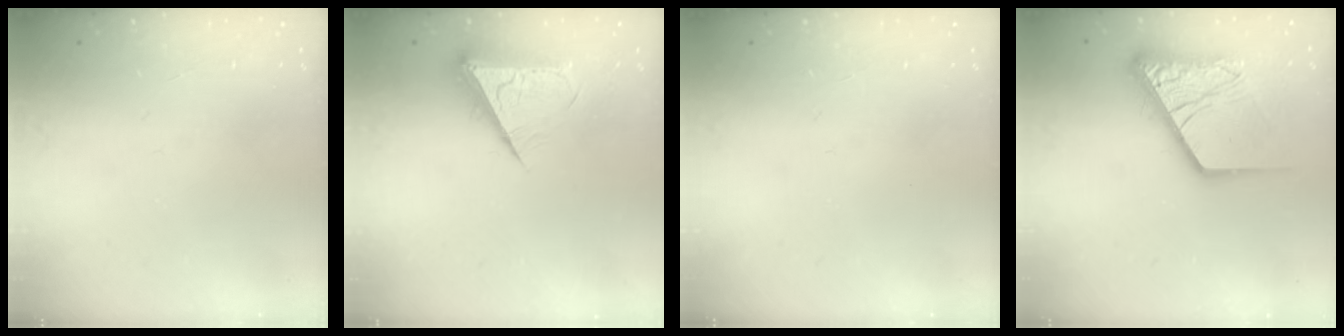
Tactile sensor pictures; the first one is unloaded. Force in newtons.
{"total": 8.8, "press": 8.7, "slide": 0.4}
{"total": 0.0}
{"total": 18.7, "press": 18.6, "slide": 2.2}